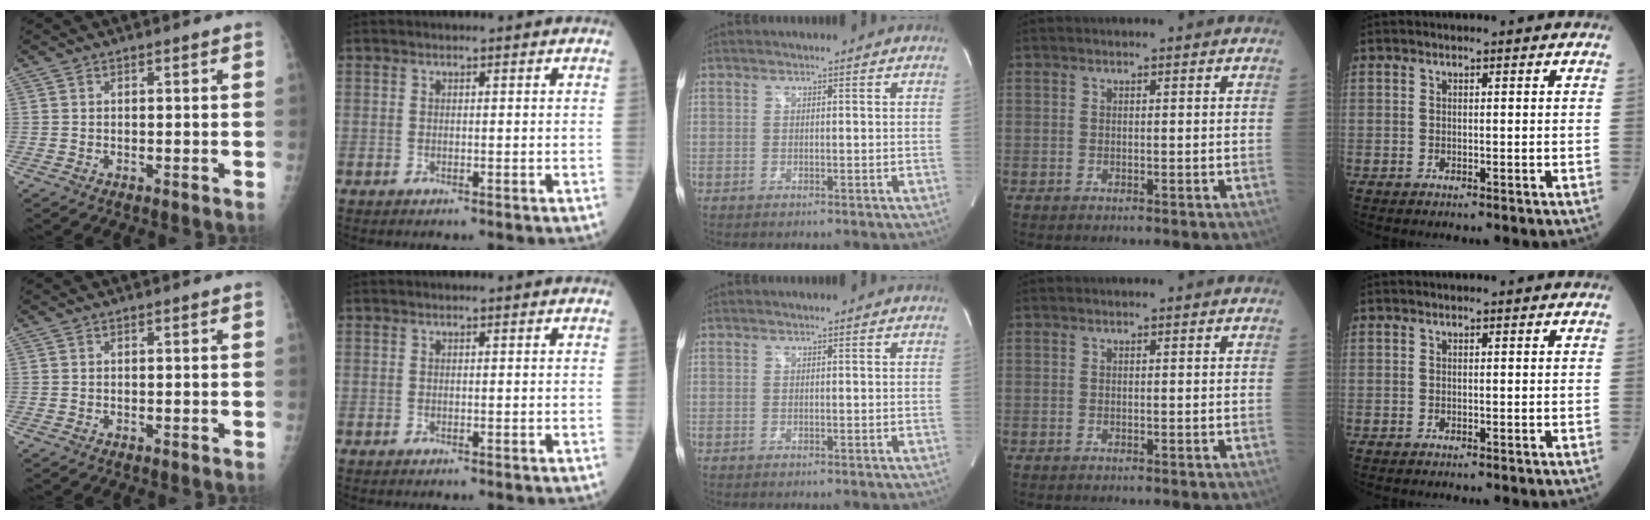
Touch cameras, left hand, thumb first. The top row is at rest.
{}